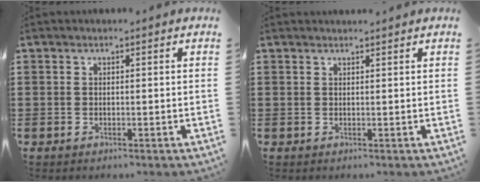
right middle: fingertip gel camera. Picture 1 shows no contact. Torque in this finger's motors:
{"motor_torque": [0.96, -1.17, -0.05, -0.01]}